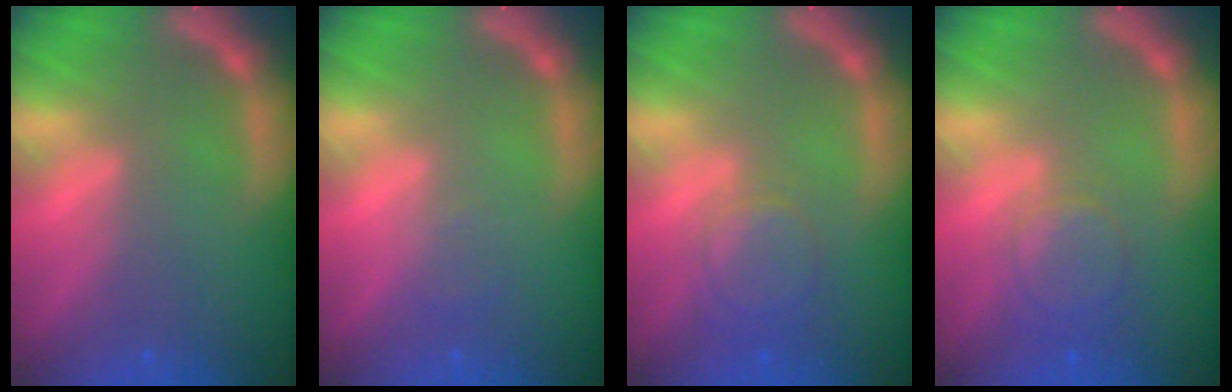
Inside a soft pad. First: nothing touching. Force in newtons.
{"total": 0.9}
{"total": 4.0}
{"total": 4.0}